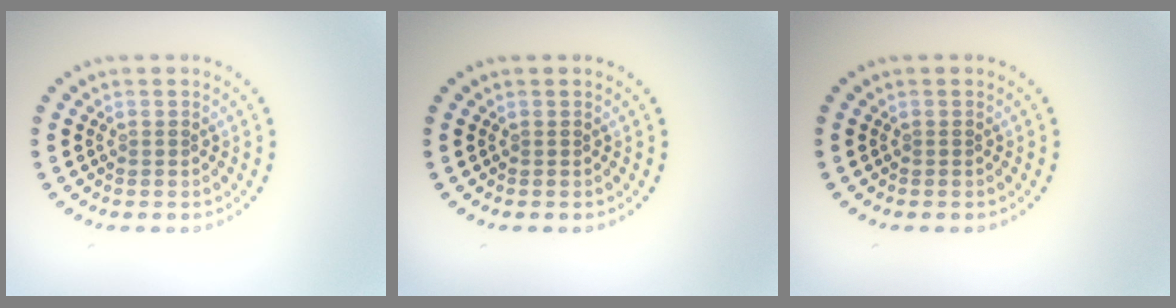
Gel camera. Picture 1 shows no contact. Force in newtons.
{"total": 0.0}
{"total": 0.0}